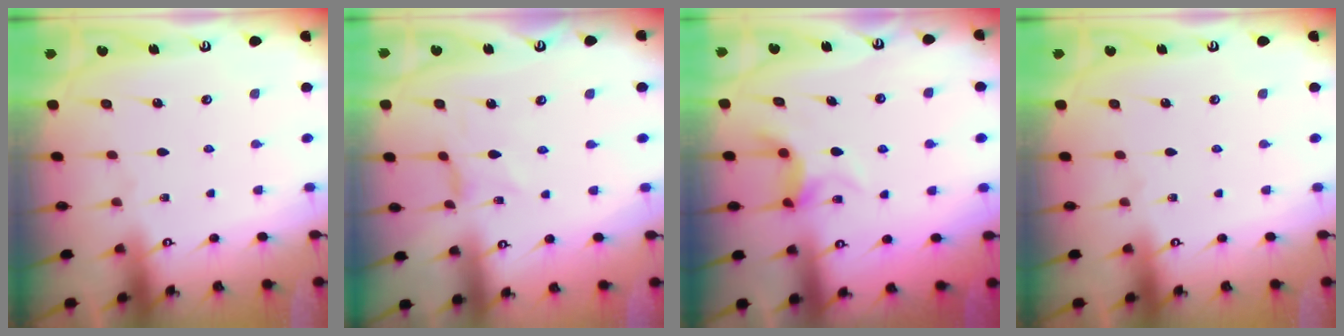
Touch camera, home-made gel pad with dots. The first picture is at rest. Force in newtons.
{"total": 0.0}
{"total": 6.0, "press": 6.0, "slide": 0.1}
{"total": 0.0}